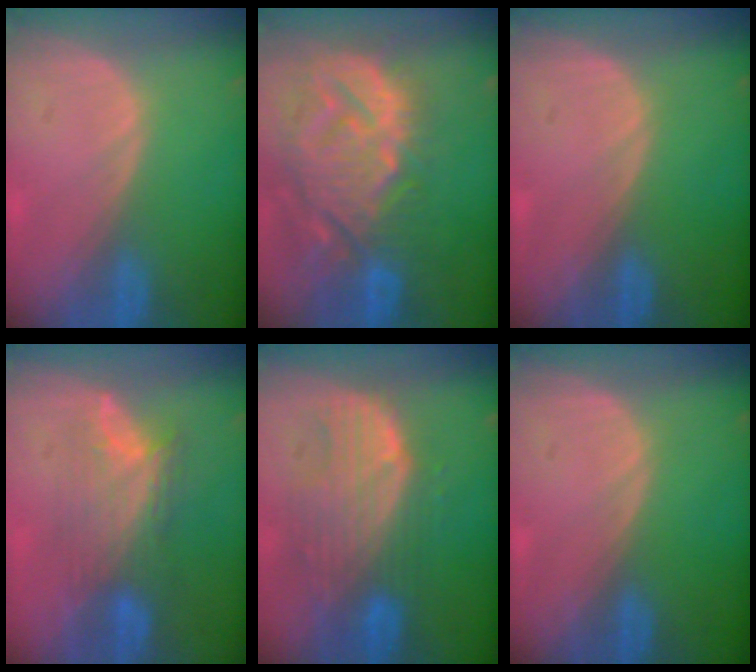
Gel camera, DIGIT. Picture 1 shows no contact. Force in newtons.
{"total": 14.4, "press": 12.3, "slide": 7.5}
{"total": 0.0}
{"total": 7.3, "press": 7.1, "slide": 1.7}
{"total": 9.5, "press": 8.5, "slide": 4.3}
{"total": 0.0}